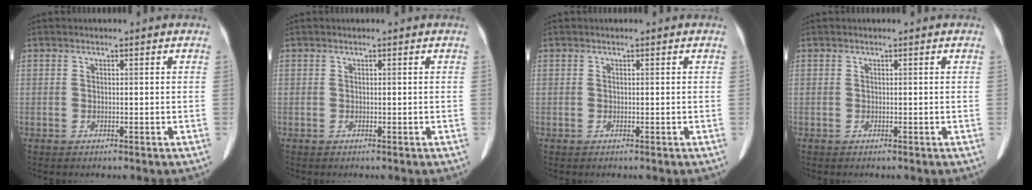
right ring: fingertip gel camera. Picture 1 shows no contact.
{"total": 0.0}
{"total": 0.0}
{"total": 0.0}